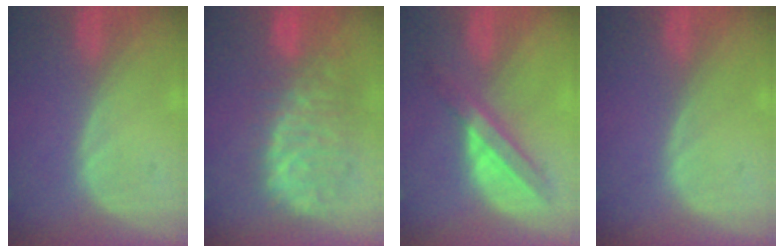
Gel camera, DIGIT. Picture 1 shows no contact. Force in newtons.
{"total": 11.4, "press": 9.6, "slide": 6.1}
{"total": 5.7, "press": 5.6, "slide": 1.3}
{"total": 0.0}